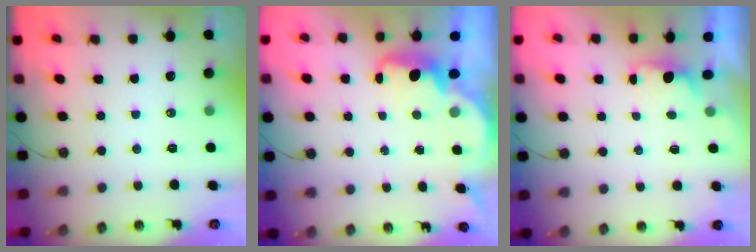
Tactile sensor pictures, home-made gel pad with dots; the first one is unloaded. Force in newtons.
{"total": 2.2, "press": 2.2, "slide": 0.6}
{"total": 0.6, "press": 0.1, "slide": 0.6}